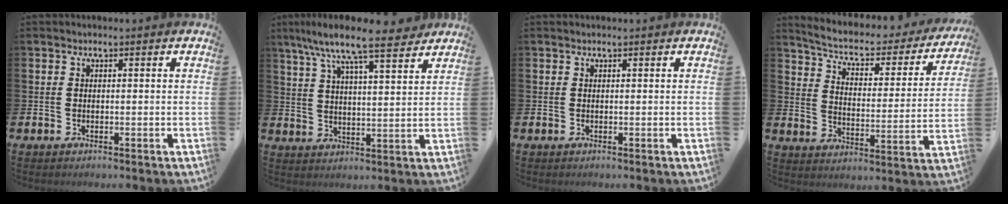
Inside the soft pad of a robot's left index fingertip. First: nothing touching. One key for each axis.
{"total": 10.4, "fx": 9.0, "fy": 1.7, "fz": 5.0, "tx": -0.106, "ty": -0.050, "tz": 0.155}
{"total": 0.0}
{"total": 5.3, "fx": 4.4, "fy": 1.9, "fz": 2.2, "tx": -0.070, "ty": -0.033, "tz": 0.066}